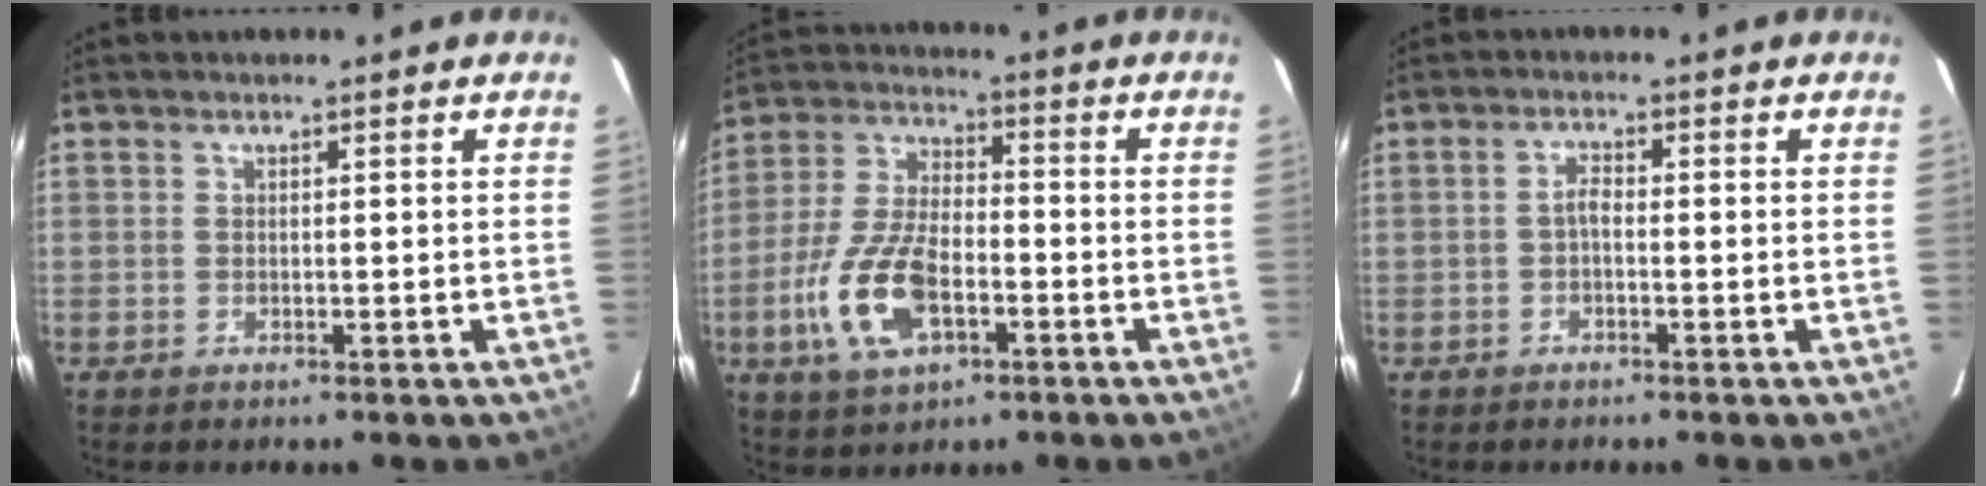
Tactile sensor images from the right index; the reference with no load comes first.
{"total": 14.0, "force": [-5.1, 6.9, 11.1], "torque": [-0.246, -0.003, -0.092]}
{"total": 1.6, "force": [-0.7, 0.6, 1.2], "torque": [-0.025, 0.006, -0.015]}